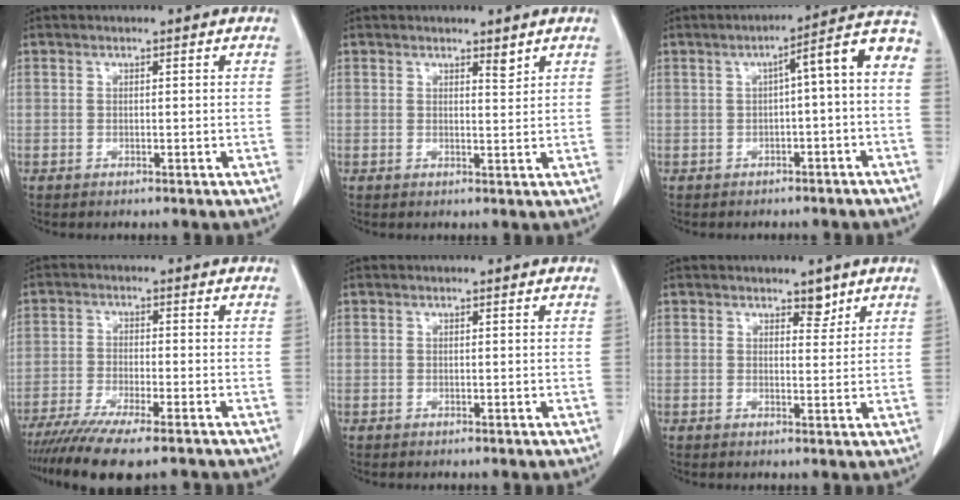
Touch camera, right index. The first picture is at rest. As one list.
[{"total": 1.4, "force": [1.2, 0.3, 0.7], "torque": [-0.013, -0.008, 0.020]}, {"total": 8.2, "force": [-0.5, 0.7, 8.2], "torque": [-0.104, 0.035, -0.013]}, {"total": 11.9, "force": [-9.5, 1.0, 7.1], "torque": [-0.111, -0.023, -0.151]}, {"total": 0.0}, {"total": 2.2, "force": [1.7, 1.1, 1.0], "torque": [-0.008, -0.005, 0.024]}]